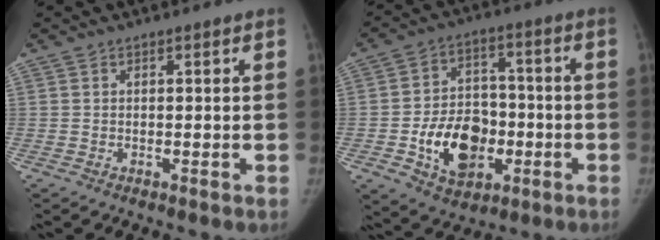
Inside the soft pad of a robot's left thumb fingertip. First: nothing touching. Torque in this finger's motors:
{"motor_torque": [-0.65, 0.85, 0.31, -0.35, 0.07]}